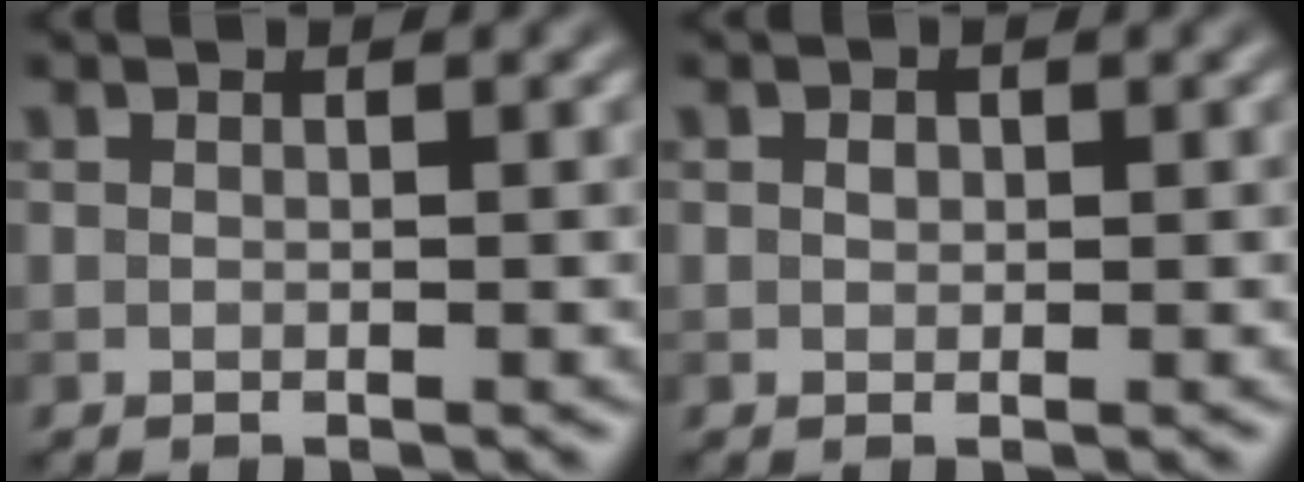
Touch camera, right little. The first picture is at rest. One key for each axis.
{"total": 0.7, "fx": 0.1, "fy": 0.6, "fz": 0.4, "tx": -0.007, "ty": 0.000, "tz": 0.001}